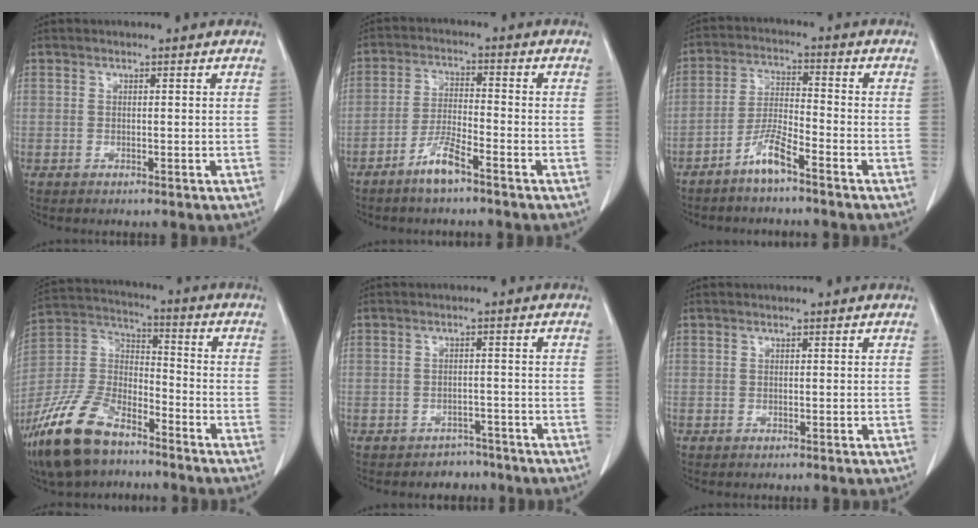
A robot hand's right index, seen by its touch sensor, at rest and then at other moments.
{"total": 5.4, "force": [-3.8, 0.6, 3.7], "torque": [-0.080, -0.005, -0.075]}
{"total": 5.5, "force": [-4.0, 0.5, 3.7], "torque": [-0.082, -0.002, -0.081]}
{"total": 16.4, "force": [-11.6, 6.8, 9.4], "torque": [-0.205, 0.002, -0.218]}
{"total": 3.2, "force": [-2.5, 1.9, -0.2], "torque": [-0.002, 0.010, -0.034]}
{"total": 0.0}